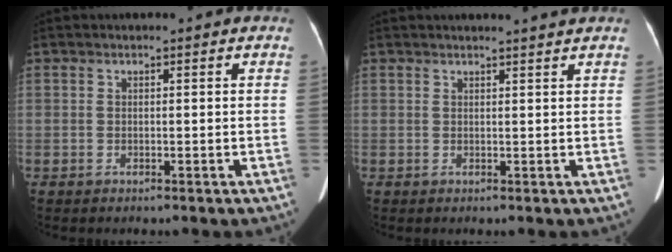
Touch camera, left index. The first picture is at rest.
{"total": 2.7, "force": [2.5, -0.7, 0.8], "torque": [-0.013, 0.001, 0.030]}